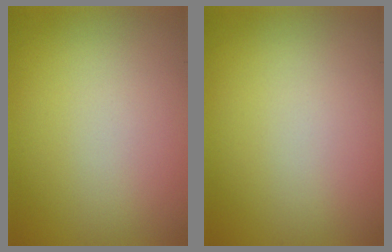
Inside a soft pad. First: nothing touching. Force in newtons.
{"total": 0.0}